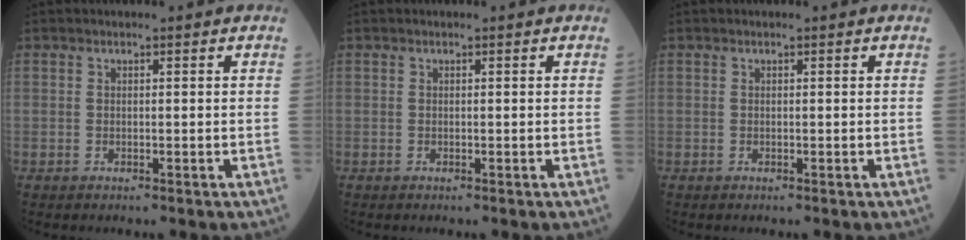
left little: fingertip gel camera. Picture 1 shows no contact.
{"total": 0.0}
{"total": 0.0}